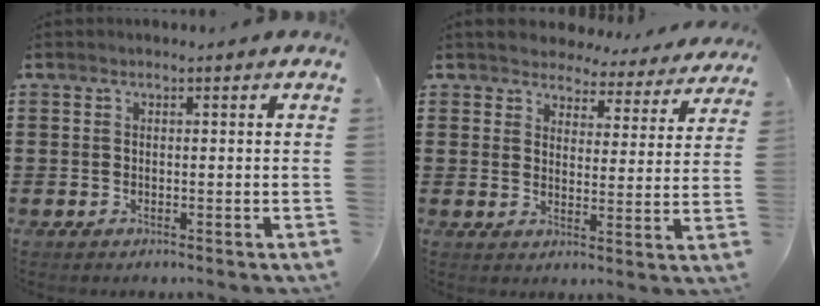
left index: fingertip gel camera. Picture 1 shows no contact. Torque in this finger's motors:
{"motor_torque": [2.14, 0.00, 0.45, 0.03]}